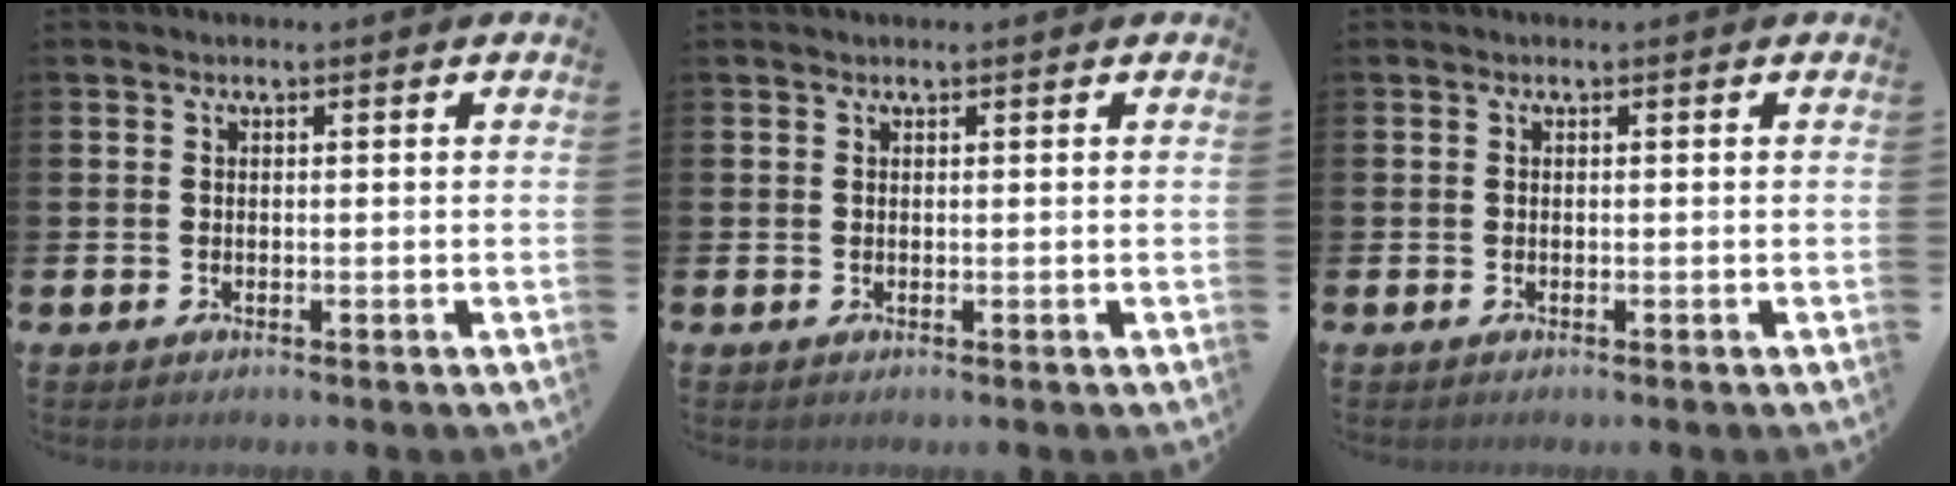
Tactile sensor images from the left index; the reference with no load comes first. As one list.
[{"total": 0.0}, {"total": 0.0}]